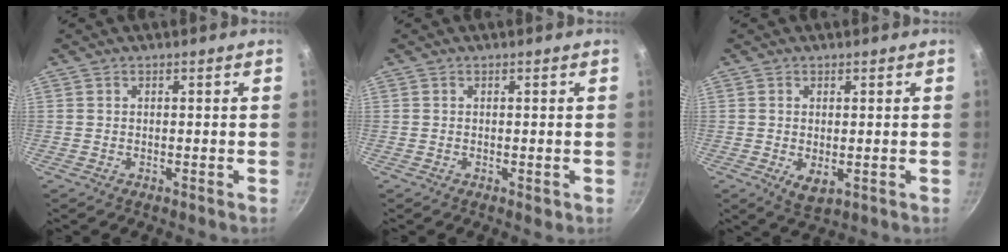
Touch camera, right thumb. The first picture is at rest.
{"total": 0.8, "force": [-0.2, 0.3, 0.7], "torque": [-0.009, -0.002, -0.003]}
{"total": 3.9, "force": [-0.4, 2.1, 3.2], "torque": [-0.054, -0.014, -0.002]}